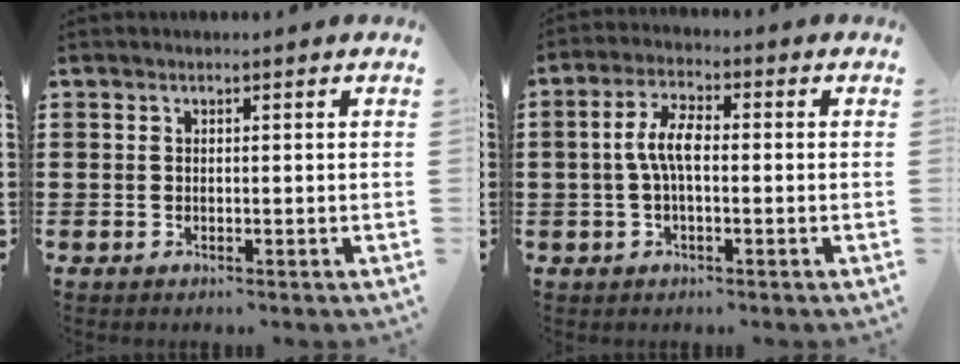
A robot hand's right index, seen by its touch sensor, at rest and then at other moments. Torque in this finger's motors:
{"motor_torque": [1.14, -0.54, 0.49, 0.16]}